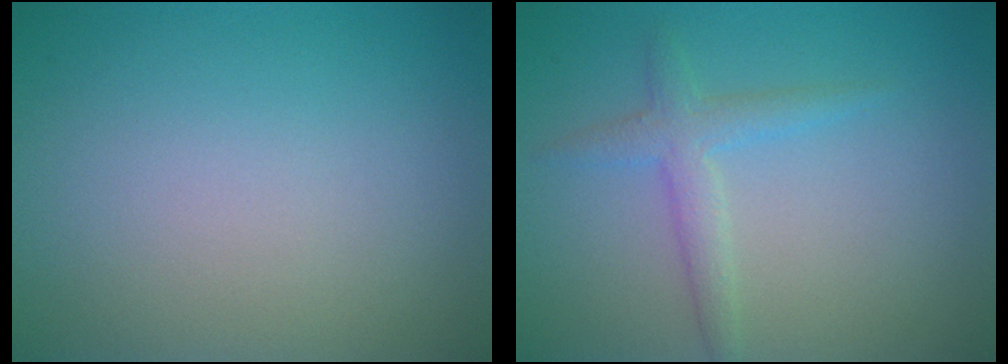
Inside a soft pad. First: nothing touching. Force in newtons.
{"total": 2.3, "press": 2.3, "slide": 0.1}